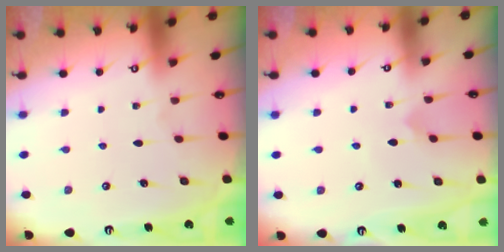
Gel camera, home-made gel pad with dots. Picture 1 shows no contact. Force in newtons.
{"total": 1.3, "press": 1.3, "slide": 0.1}